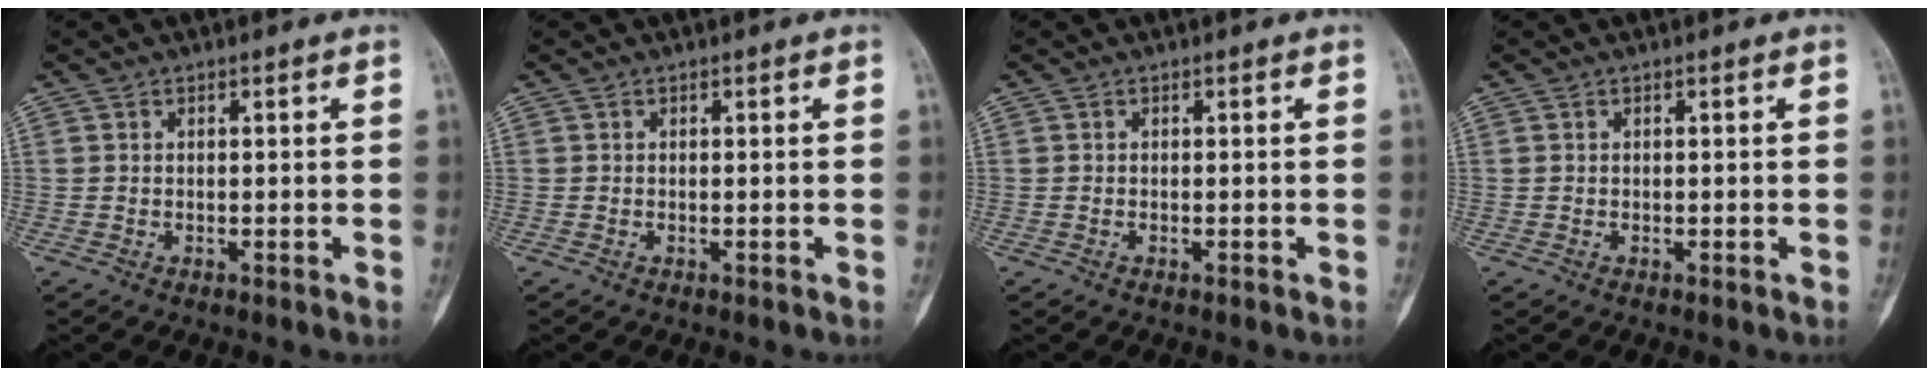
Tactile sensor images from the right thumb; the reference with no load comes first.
{"total": 0.0}
{"total": 0.0}
{"total": 0.0}